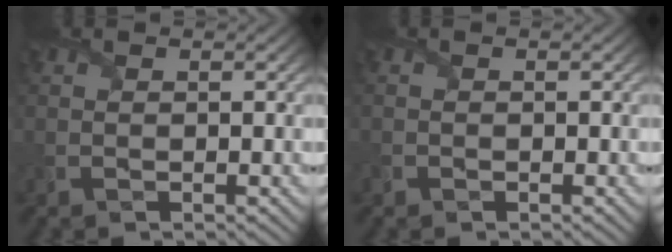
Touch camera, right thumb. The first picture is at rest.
{"total": 0.5, "force": [-0.3, 0.4, 0.0], "torque": [0.000, -0.005, -0.006]}